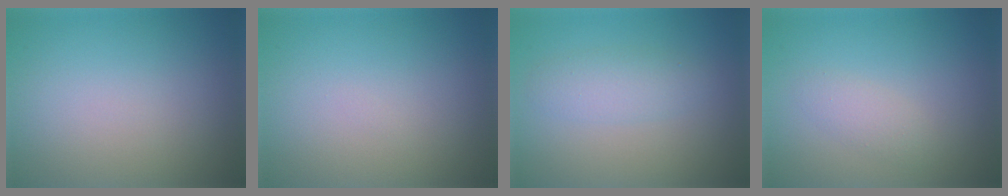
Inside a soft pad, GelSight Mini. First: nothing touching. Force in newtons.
{"total": 0.0}
{"total": 2.4, "press": 2.4, "slide": 0.0}
{"total": 1.5, "press": 1.5, "slide": 0.0}